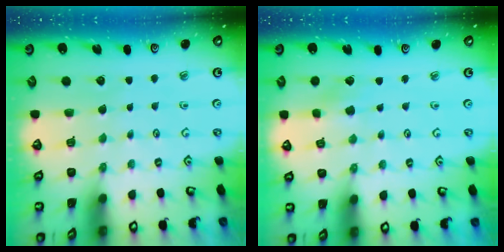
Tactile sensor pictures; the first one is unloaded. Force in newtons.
{"total": 1.8, "press": 1.8, "slide": 0.2}